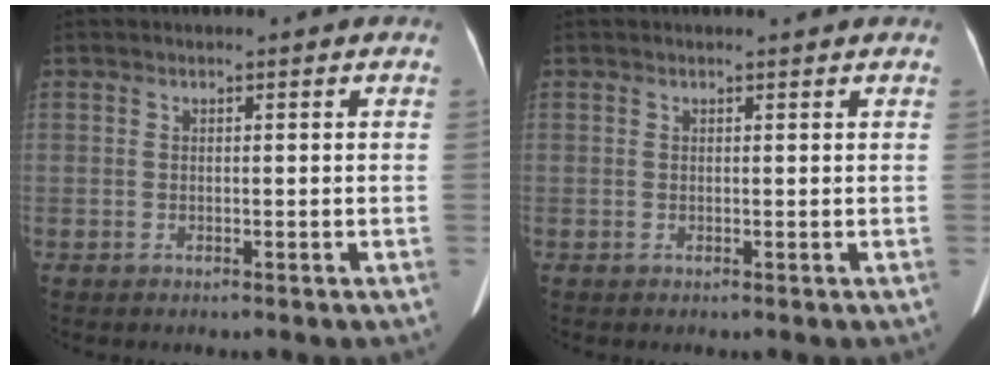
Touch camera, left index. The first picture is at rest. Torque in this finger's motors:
{"motor_torque": [0.09, -0.15, -0.07, 0.00]}